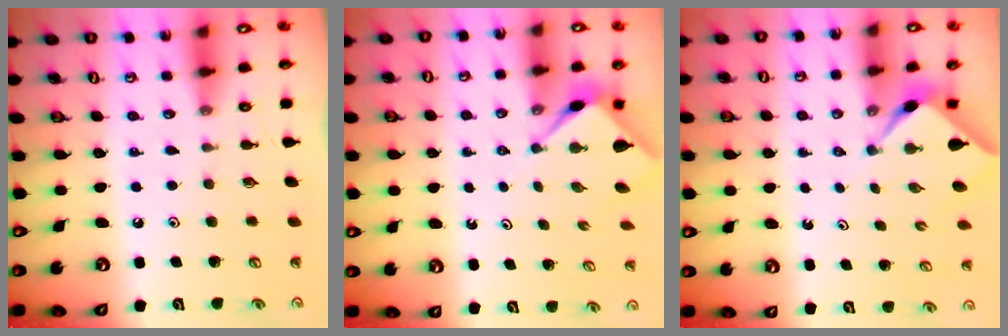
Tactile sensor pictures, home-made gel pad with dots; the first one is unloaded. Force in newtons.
{"total": 3.1, "press": 3.1, "slide": 0.3}
{"total": 2.4, "press": 2.3, "slide": 0.3}